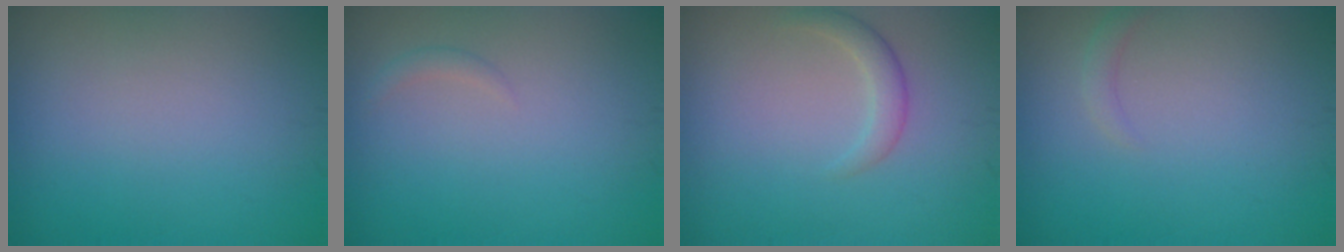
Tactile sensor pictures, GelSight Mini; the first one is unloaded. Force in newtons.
{"total": 0.7, "press": 0.7, "slide": 0.1}
{"total": 1.6, "press": 1.6, "slide": 0.1}
{"total": 0.9, "press": 0.9, "slide": 0.2}